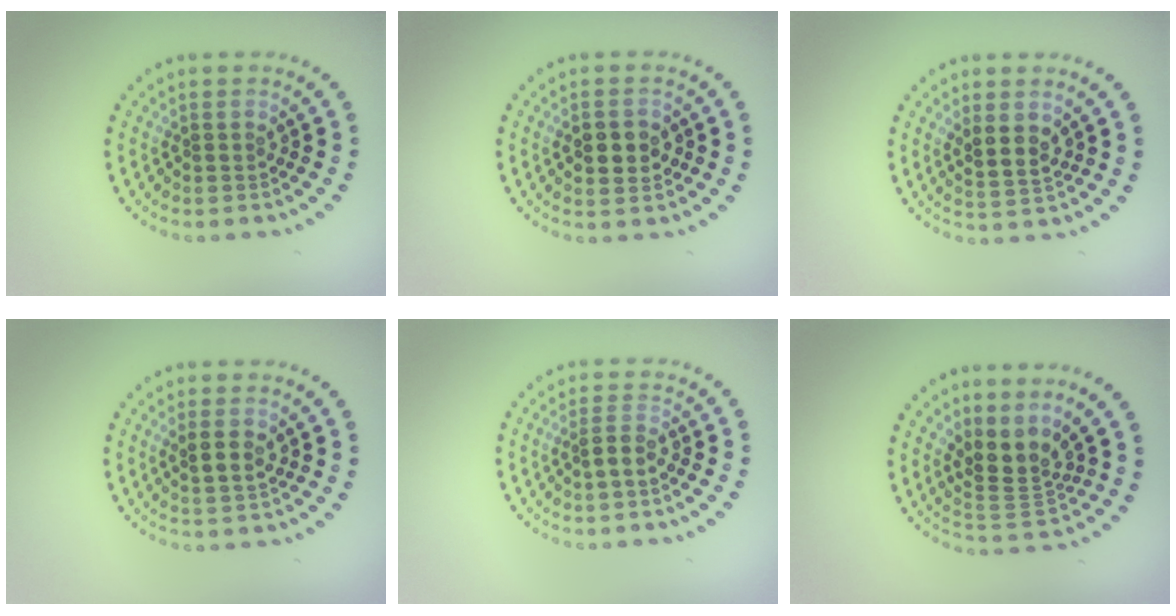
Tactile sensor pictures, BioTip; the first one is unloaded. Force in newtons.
{"total": 3.6, "press": 3.6, "slide": 0.3}
{"total": 2.4, "press": 2.1, "slide": 1.1}
{"total": 2.0, "press": 2.0, "slide": 0.6}
{"total": 1.8, "press": 1.6, "slide": 0.8}
{"total": 3.5, "press": 2.6, "slide": 2.4}